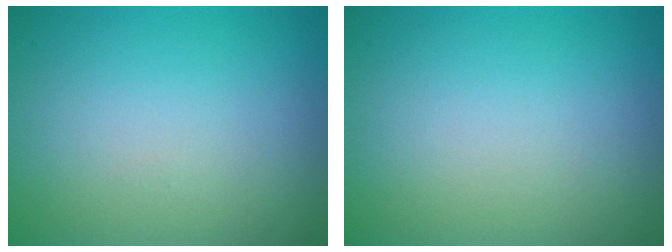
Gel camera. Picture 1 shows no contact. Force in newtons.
{"total": 0.0}